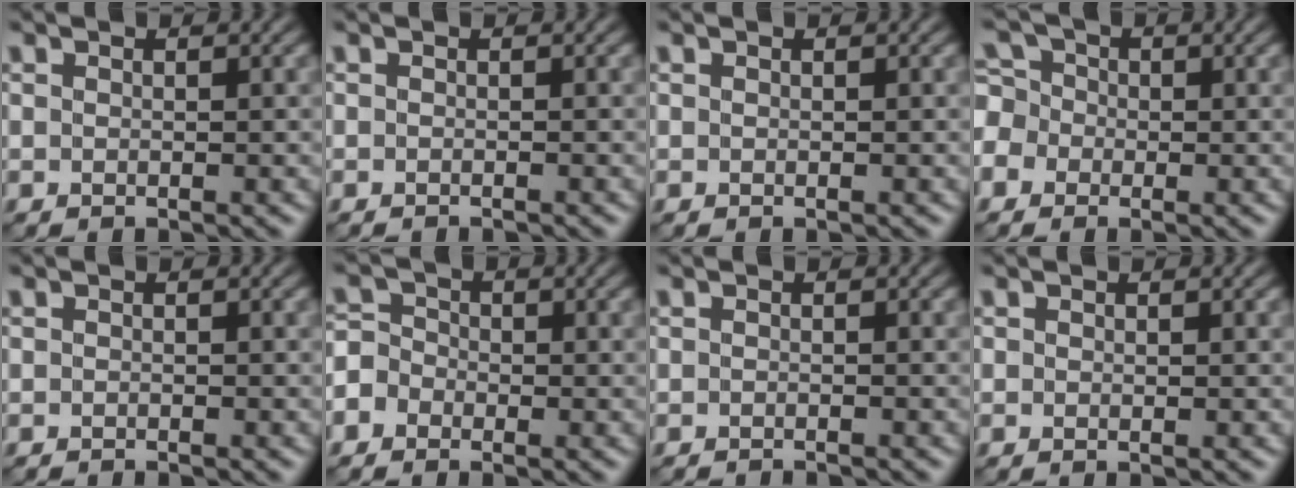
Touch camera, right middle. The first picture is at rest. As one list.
[{"total": 0.8, "force": [-0.8, -0.2, -0.1], "torque": [0.001, -0.004, -0.012]}, {"total": 0.0}, {"total": 4.7, "force": [-1.2, 4.2, 1.8], "torque": [-0.047, 0.024, -0.042]}, {"total": 0.6, "force": [-0.6, -0.2, -0.1], "torque": [0.002, -0.002, -0.010]}, {"total": 3.3, "force": [-1.6, 2.7, 1.0], "torque": [-0.010, 0.011, -0.040]}, {"total": 1.4, "force": [-1.3, -0.2, 0.1], "torque": [0.002, -0.006, -0.018]}, {"total": 0.0}]